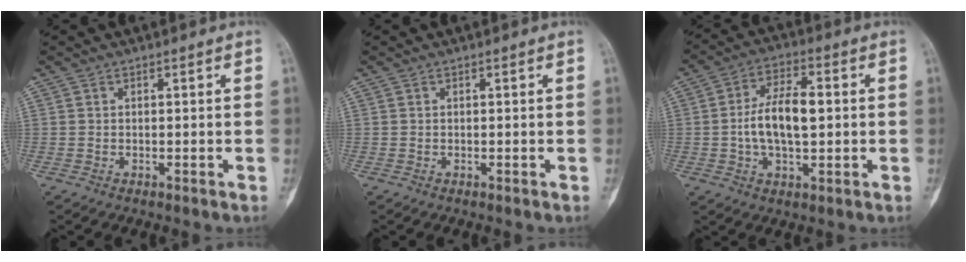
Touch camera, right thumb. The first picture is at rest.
{"total": 0.0}
{"total": 10.6, "force": [0.0, 5.3, 9.1], "torque": [-0.164, 0.013, -0.002]}